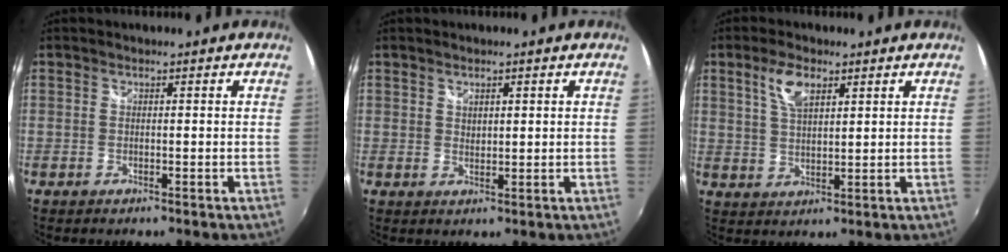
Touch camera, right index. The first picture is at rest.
{"total": 1.8, "force": [1.2, 1.0, 0.9], "torque": [-0.010, 0.000, 0.021]}
{"total": 5.8, "force": [3.1, 2.5, 4.2], "torque": [-0.081, 0.008, 0.059]}